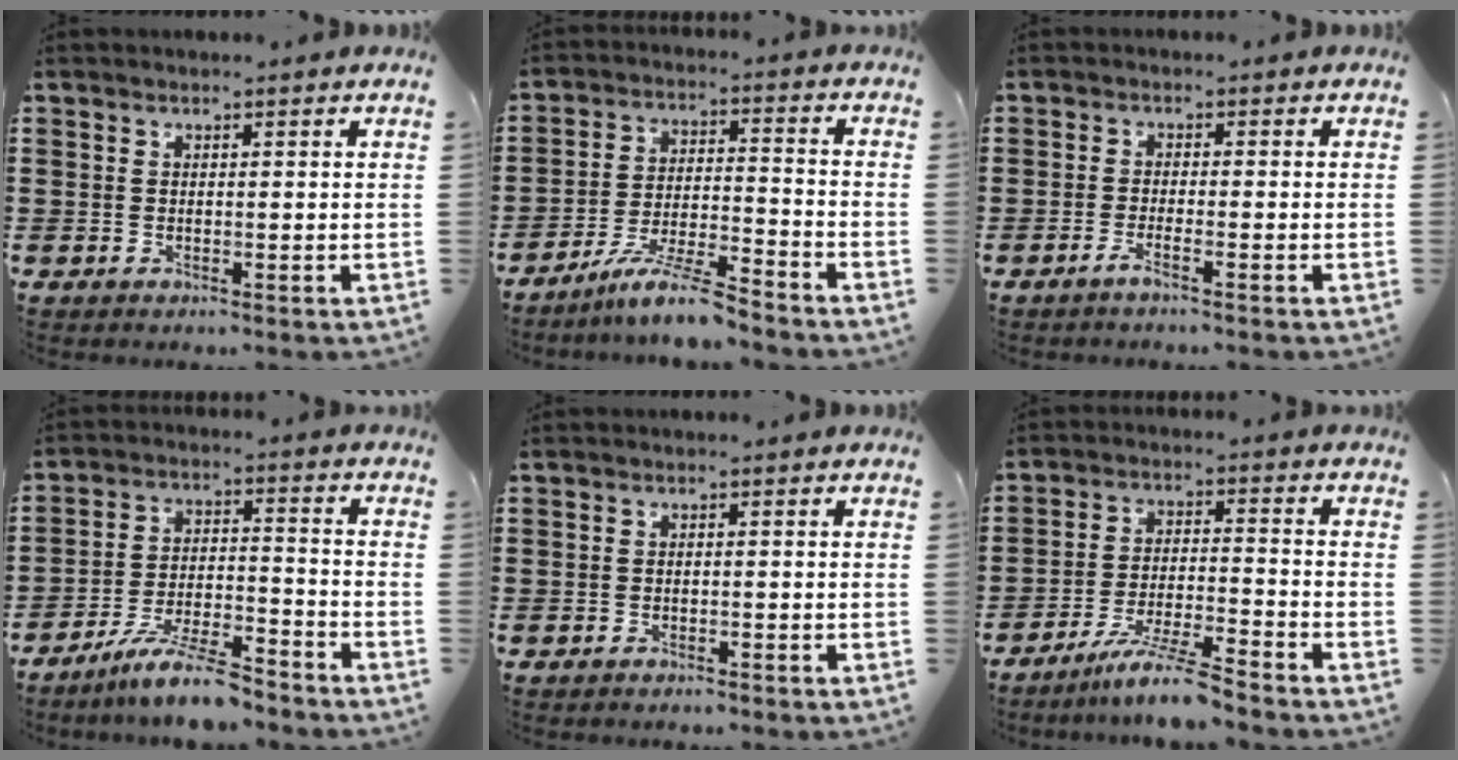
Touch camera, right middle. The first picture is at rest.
{"total": 8.3, "force": [-7.2, 0.3, 4.1], "torque": [-0.079, -0.001, -0.136]}
{"total": 1.8, "force": [-1.2, -0.1, 1.3], "torque": [-0.028, -0.005, -0.025]}
{"total": 9.2, "force": [-8.0, 0.9, 4.6], "torque": [-0.090, 0.008, -0.152]}
{"total": 0.9, "force": [-0.9, 0.1, 0.1], "torque": [-0.005, -0.001, -0.018]}
{"total": 7.4, "force": [-6.3, -0.3, 3.8], "torque": [-0.079, -0.013, -0.120]}